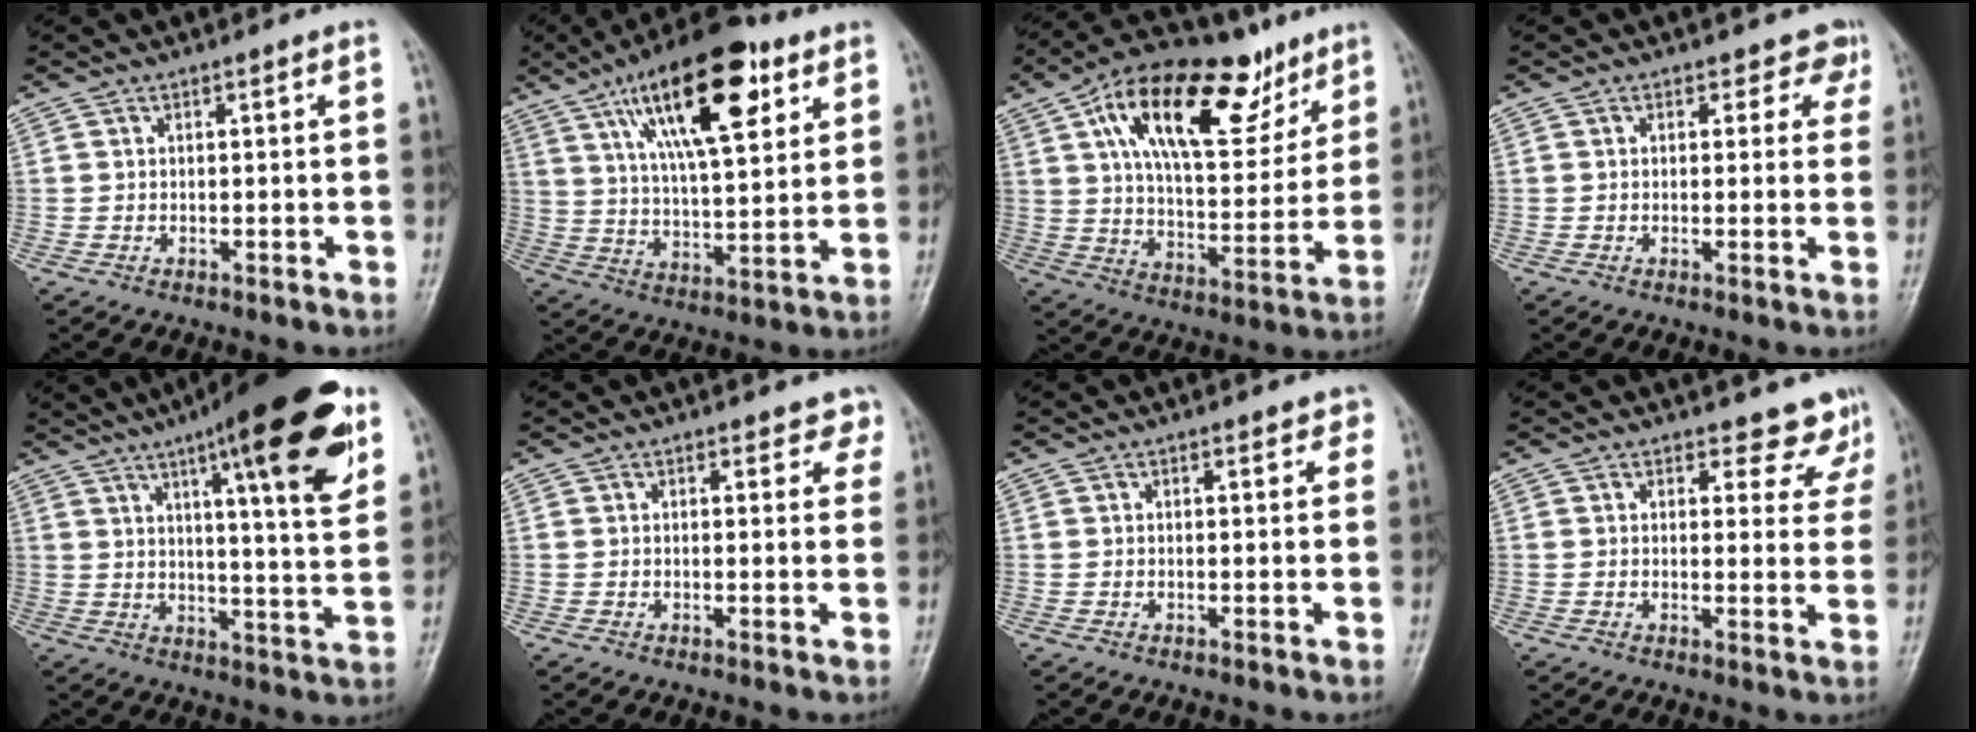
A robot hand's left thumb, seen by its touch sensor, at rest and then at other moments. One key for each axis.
{"total": 21.2, "fx": 10.1, "fy": 8.0, "fz": 16.9, "tx": -0.250, "ty": -0.026, "tz": 0.168}
{"total": 24.6, "fx": 12.8, "fy": 11.6, "fz": 17.5, "tx": -0.241, "ty": -0.017, "tz": 0.215}
{"total": 3.3, "fx": 2.3, "fy": 2.4, "fz": 0.3, "tx": 0.030, "ty": -0.012, "tz": 0.009}
{"total": 20.7, "fx": 10.8, "fy": 4.2, "fz": 17.2, "tx": -0.220, "ty": -0.034, "tz": 0.150}
{"total": 3.3, "fx": 2.6, "fy": 1.8, "fz": 0.8, "tx": 0.025, "ty": -0.011, "tz": 0.017}
{"total": 1.8, "fx": 1.1, "fy": 1.0, "fz": 0.9, "tx": 0.007, "ty": -0.002, "tz": 0.007}
{"total": 7.5, "fx": 6.7, "fy": 3.4, "fz": 0.7, "tx": 0.039, "ty": -0.038, "tz": 0.055}